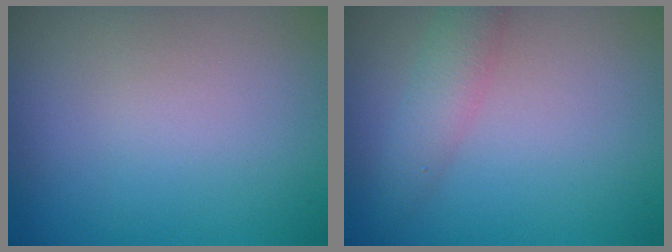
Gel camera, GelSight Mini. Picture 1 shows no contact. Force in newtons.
{"total": 2.6, "press": 2.6, "slide": 0.0}